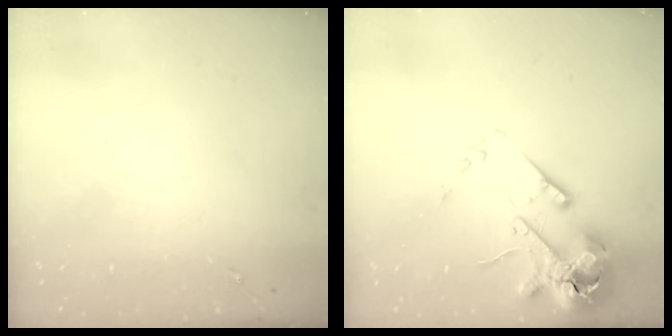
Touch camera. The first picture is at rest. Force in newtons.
{"total": 15.9, "press": 15.7, "slide": 2.5}